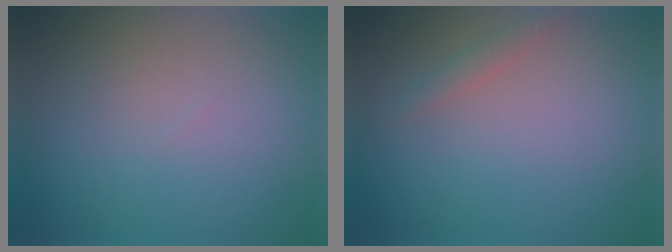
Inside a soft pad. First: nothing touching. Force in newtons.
{"total": 1.0, "press": 1.0, "slide": 0.1}